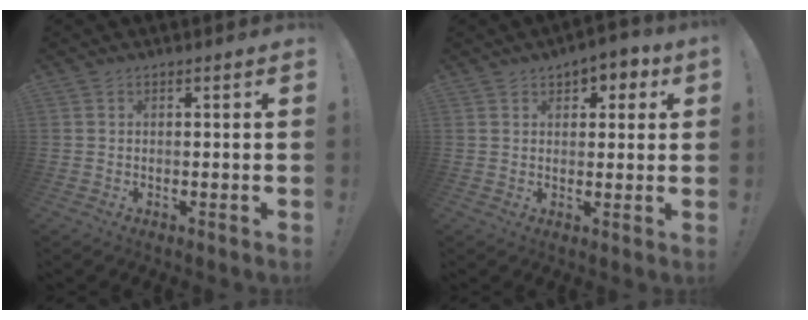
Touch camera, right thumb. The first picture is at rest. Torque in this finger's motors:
{"motor_torque": [0.06, 0.14, 0.20, 0.06, 0.10]}